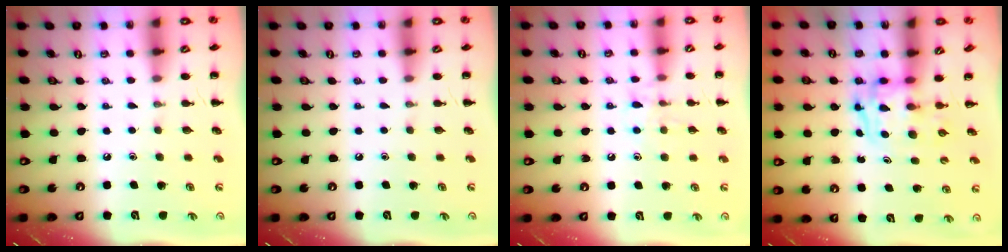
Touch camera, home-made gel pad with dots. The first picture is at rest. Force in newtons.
{"total": 0.0}
{"total": 7.4, "press": 7.3, "slide": 1.2}
{"total": 3.3, "press": 3.2, "slide": 0.6}